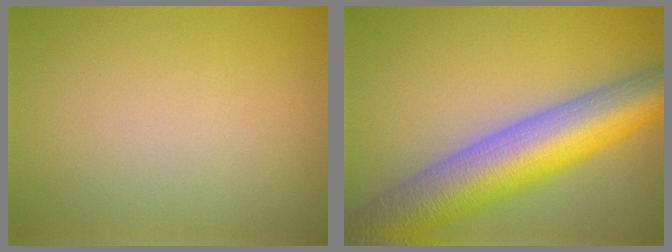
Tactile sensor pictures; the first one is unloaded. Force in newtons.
{"total": 11.8, "press": 11.8, "slide": 0.5}